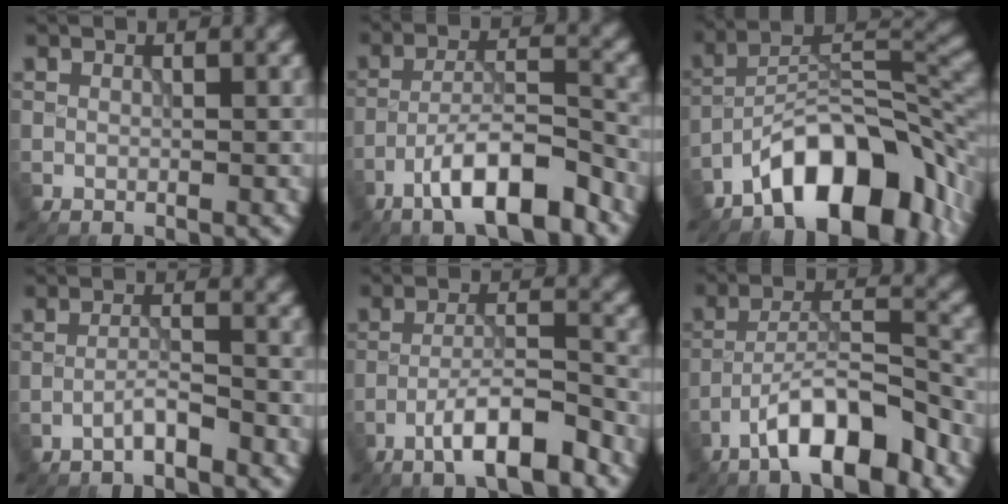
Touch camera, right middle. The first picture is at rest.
{"total": 8.4, "force": [-5.3, 2.2, 6.1], "torque": [-0.097, 0.010, -0.092]}
{"total": 11.6, "force": [-7.1, 4.8, 7.9], "torque": [-0.106, 0.013, -0.135]}
{"total": 1.9, "force": [-1.5, 0.2, 1.2], "torque": [-0.017, 0.010, -0.033]}
{"total": 6.6, "force": [-4.2, 1.3, 4.9], "torque": [-0.078, 0.009, -0.076]}
{"total": 8.5, "force": [-5.6, 2.3, 6.0], "torque": [-0.090, 0.015, -0.098]}